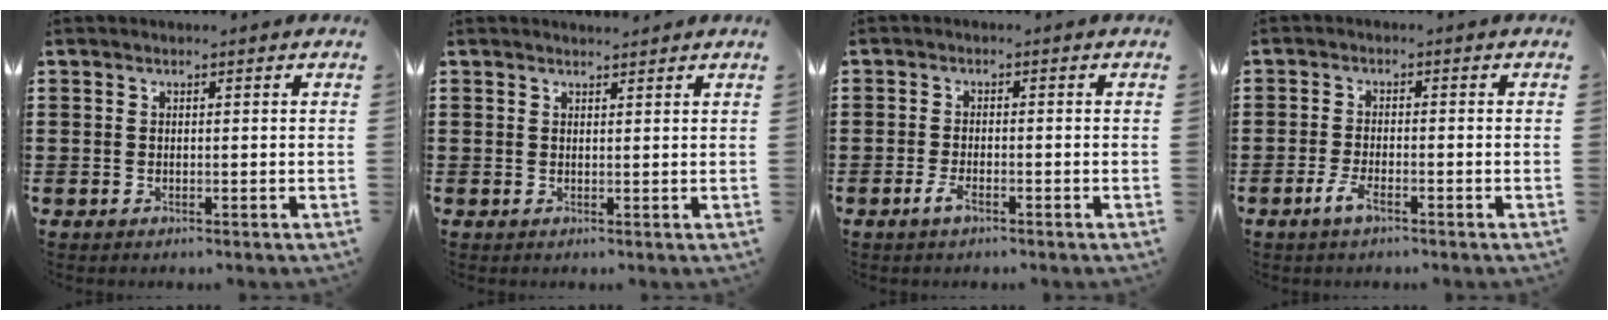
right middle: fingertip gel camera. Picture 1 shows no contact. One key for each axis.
{"total": 1.2, "fx": 1.2, "fy": -0.1, "fz": 0.2, "tx": -0.005, "ty": -0.001, "tz": 0.023}
{"total": 2.8, "fx": -1.5, "fy": 0.8, "fz": 2.3, "tx": -0.053, "ty": -0.005, "tz": -0.031}
{"total": 3.1, "fx": -1.7, "fy": 0.7, "fz": 2.4, "tx": -0.055, "ty": -0.004, "tz": -0.035}